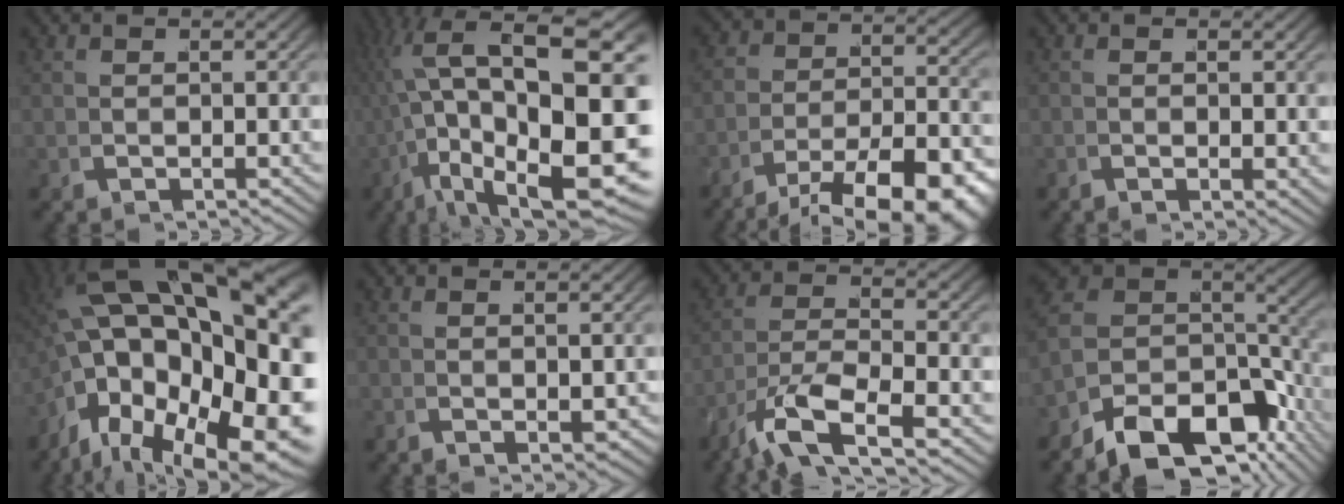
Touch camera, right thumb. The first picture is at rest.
{"total": 19.4, "force": [-1.0, 11.2, 15.8], "torque": [-0.282, -0.086, 0.029]}
{"total": 8.9, "force": [-5.1, 4.4, 5.8], "torque": [-0.050, -0.022, -0.077]}
{"total": 1.0, "force": [-0.3, 0.3, 1.0], "torque": [-0.012, 0.001, -0.010]}
{"total": 23.5, "force": [-0.9, 14.8, 18.3], "torque": [-0.326, -0.071, 0.018]}
{"total": 1.4, "force": [-0.4, 0.6, 1.2], "torque": [-0.019, 0.006, -0.007]}
{"total": 7.4, "force": [-2.9, 3.8, 5.6], "torque": [-0.118, -0.023, -0.046]}
{"total": 12.7, "force": [-2.9, 7.6, 9.7], "torque": [-0.175, -0.023, -0.035]}